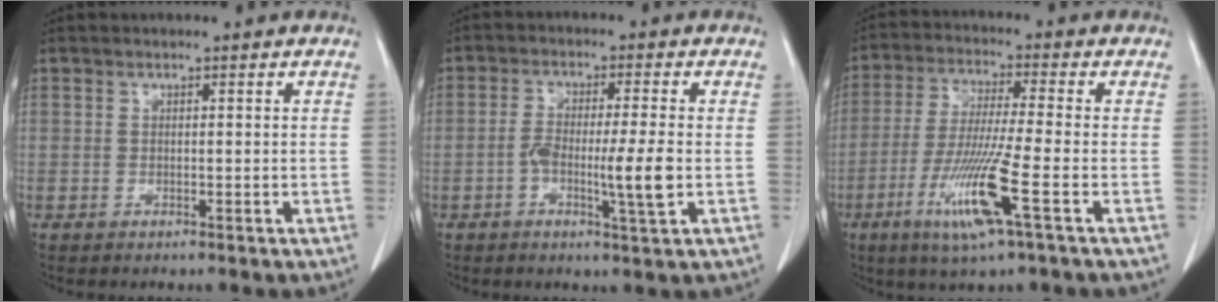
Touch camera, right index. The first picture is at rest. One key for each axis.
{"total": 7.0, "fx": -1.6, "fy": 0.2, "fz": 6.8, "tx": -0.122, "ty": -0.002, "tz": -0.029}
{"total": 11.6, "fx": -4.7, "fy": -0.4, "fz": 10.5, "tx": -0.214, "ty": -0.026, "tz": -0.093}